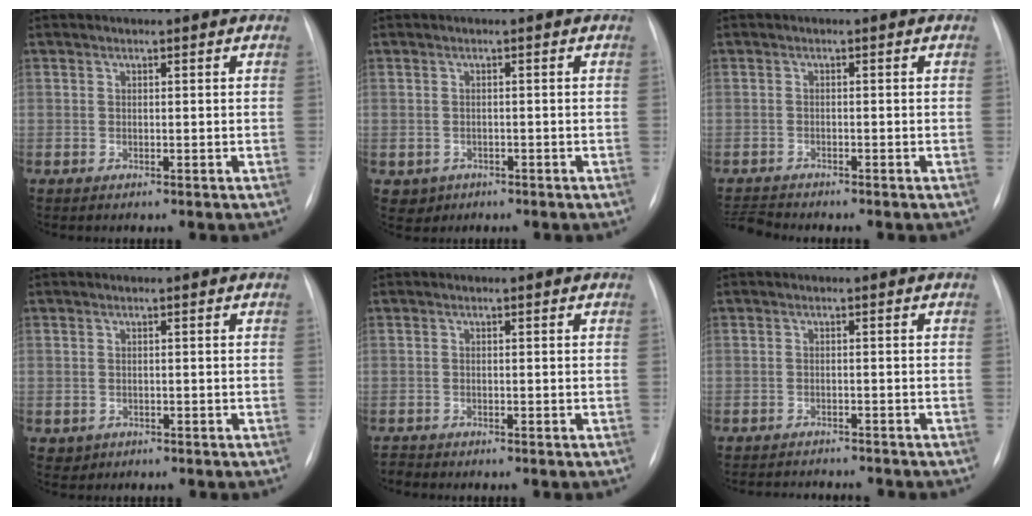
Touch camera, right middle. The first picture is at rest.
{"total": 2.2, "force": [-1.0, 2.0, 0.2], "torque": [-0.002, 0.005, -0.007]}
{"total": 2.7, "force": [-2.6, -0.5, -0.1], "torque": [-0.002, -0.021, -0.045]}
{"total": 1.4, "force": [-0.6, 1.3, 0.1], "torque": [-0.003, 0.003, -0.002]}
{"total": 0.9, "force": [-0.9, 0.0, -0.1], "torque": [-0.001, -0.006, -0.014]}
{"total": 7.4, "force": [-7.1, 1.3, 1.9], "torque": [-0.026, -0.005, -0.088]}